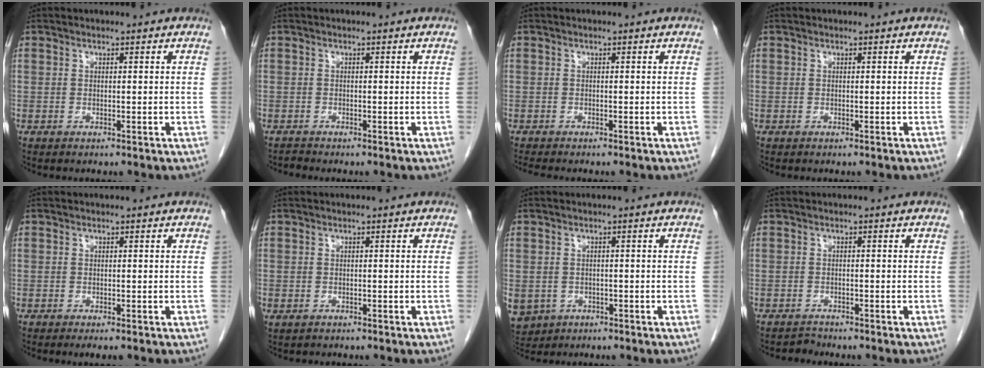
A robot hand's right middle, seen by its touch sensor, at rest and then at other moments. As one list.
[{"total": 0.5, "force": [-0.5, -0.1, -0.1], "torque": [-0.004, -0.005, -0.012]}, {"total": 2.5, "force": [-2.2, 0.1, 1.1], "torque": [-0.021, -0.006, -0.033]}, {"total": 0.0}, {"total": 1.2, "force": [-0.9, 0.2, 0.8], "torque": [-0.012, -0.004, -0.011]}, {"total": 0.6, "force": [-0.3, 0.4, 0.3], "torque": [-0.010, -0.001, -0.002]}, {"total": 9.0, "force": [-3.8, 7.6, 3.0], "torque": [-0.096, -0.003, -0.050]}, {"total": 1.0, "force": [-1.0, 0.1, -0.4], "torque": [0.011, -0.005, -0.017]}]